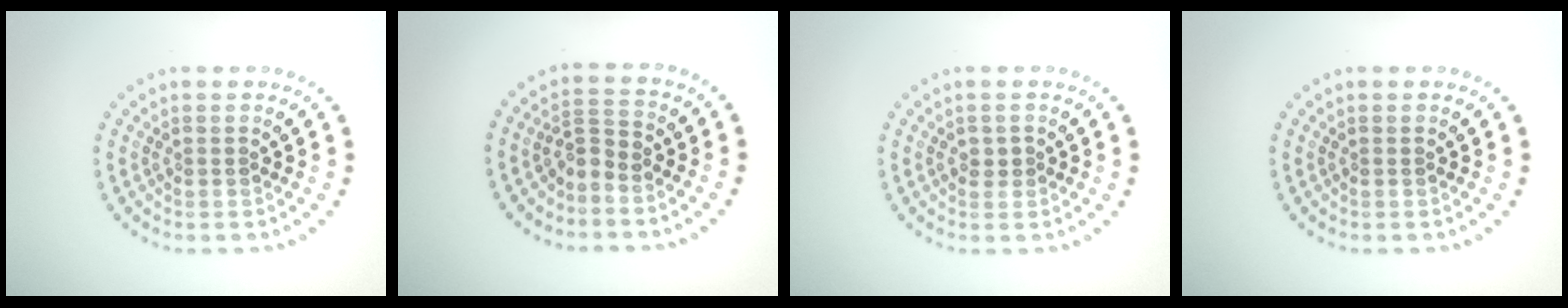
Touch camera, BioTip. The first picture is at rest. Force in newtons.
{"total": 2.2, "press": 1.4, "slide": 1.7}
{"total": 1.2, "press": 1.1, "slide": 0.3}
{"total": 0.0}